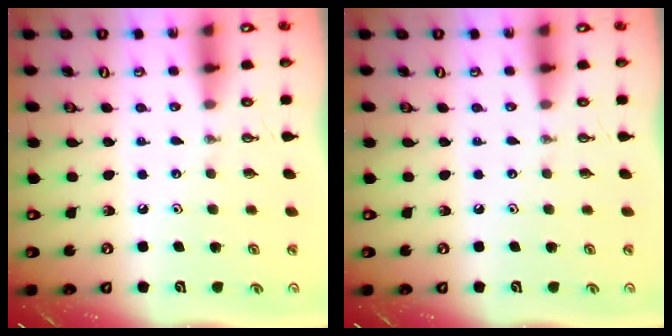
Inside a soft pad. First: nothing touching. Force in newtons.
{"total": 0.0}